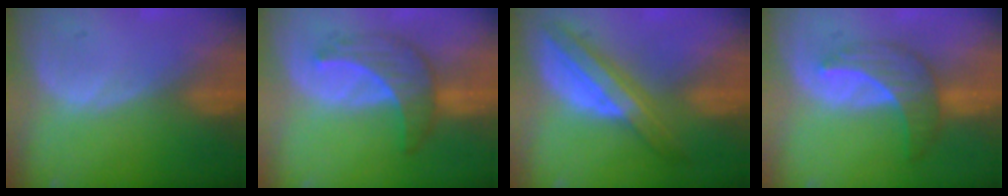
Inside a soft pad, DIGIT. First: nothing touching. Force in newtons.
{"total": 6.9, "press": 6.6, "slide": 2.0}
{"total": 7.5, "press": 7.5, "slide": 0.4}
{"total": 7.3, "press": 6.6, "slide": 3.2}